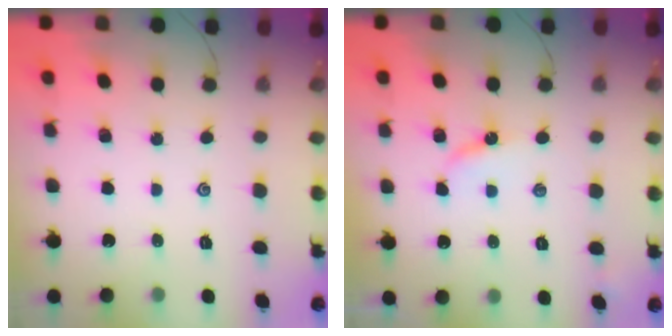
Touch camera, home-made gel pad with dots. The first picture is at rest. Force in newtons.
{"total": 5.7, "press": 5.6, "slide": 0.6}